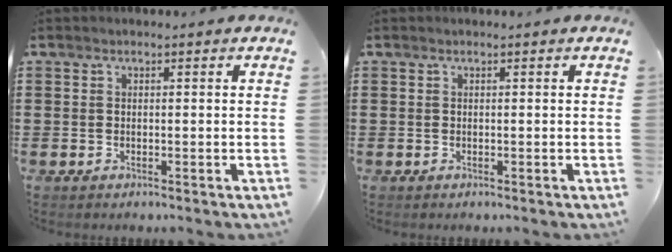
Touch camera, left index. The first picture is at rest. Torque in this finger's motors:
{"motor_torque": [0.00, 0.00, 0.00, 0.00]}